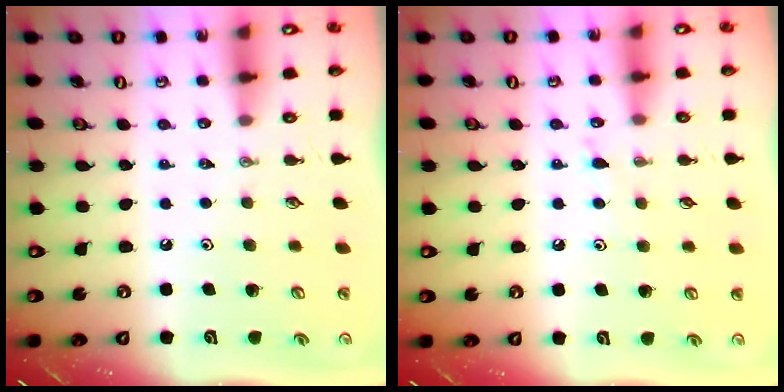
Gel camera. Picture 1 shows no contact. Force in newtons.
{"total": 4.8, "press": 4.7, "slide": 0.6}